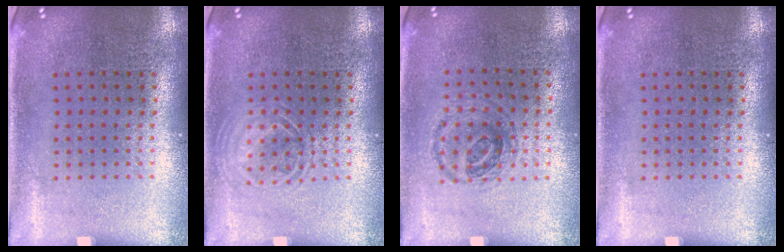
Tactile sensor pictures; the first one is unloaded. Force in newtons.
{"total": 1.8, "press": 1.8, "slide": 0.3}
{"total": 0.9, "press": 0.8, "slide": 0.4}
{"total": 0.0}